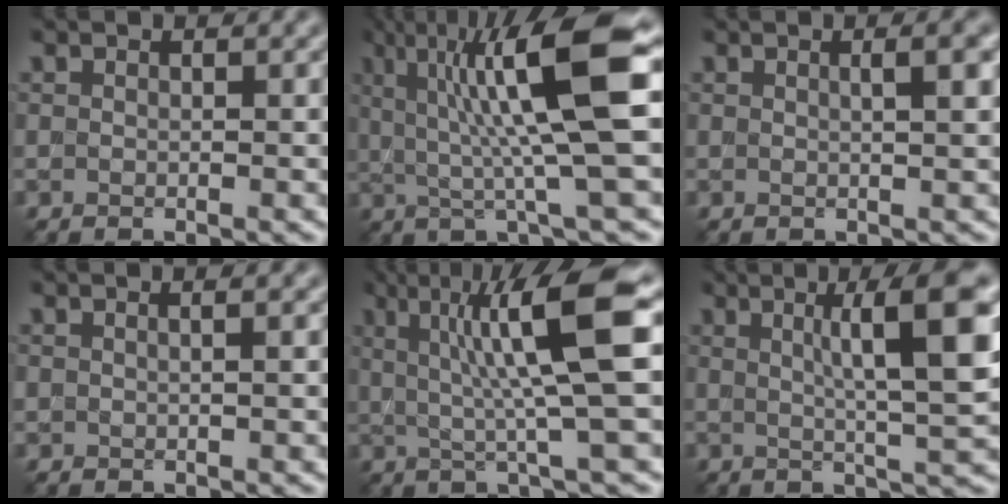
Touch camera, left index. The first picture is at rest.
{"total": 10.8, "force": [2.3, 2.1, 10.3], "torque": [-0.159, 0.002, 0.043]}
{"total": 2.2, "force": [0.6, 0.5, 2.0], "torque": [-0.017, 0.004, 0.001]}
{"total": 0.6, "force": [0.3, 0.2, 0.5], "torque": [-0.008, -0.002, 0.003]}
{"total": 8.7, "force": [1.8, 1.3, 8.4], "torque": [-0.123, 0.003, 0.031]}
{"total": 7.6, "force": [1.9, 1.1, 7.3], "torque": [-0.088, 0.008, 0.029]}